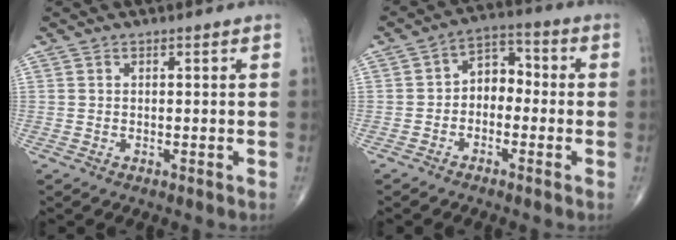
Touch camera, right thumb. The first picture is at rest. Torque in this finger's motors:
{"motor_torque": [-0.35, 0.38, 0.15, -0.03, 0.07]}